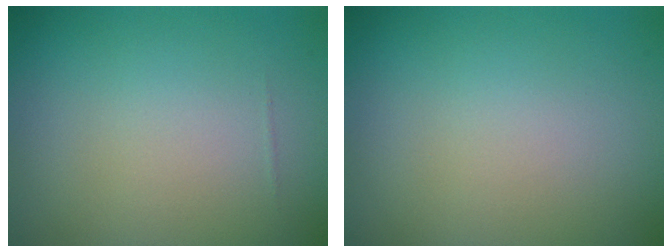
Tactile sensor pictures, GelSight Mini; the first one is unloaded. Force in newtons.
{"total": 0.0}